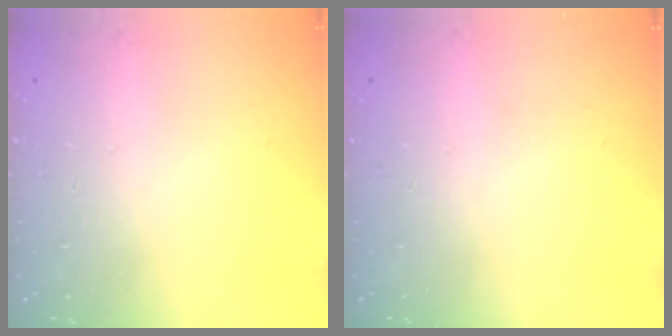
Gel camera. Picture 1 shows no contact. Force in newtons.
{"total": 0.0}